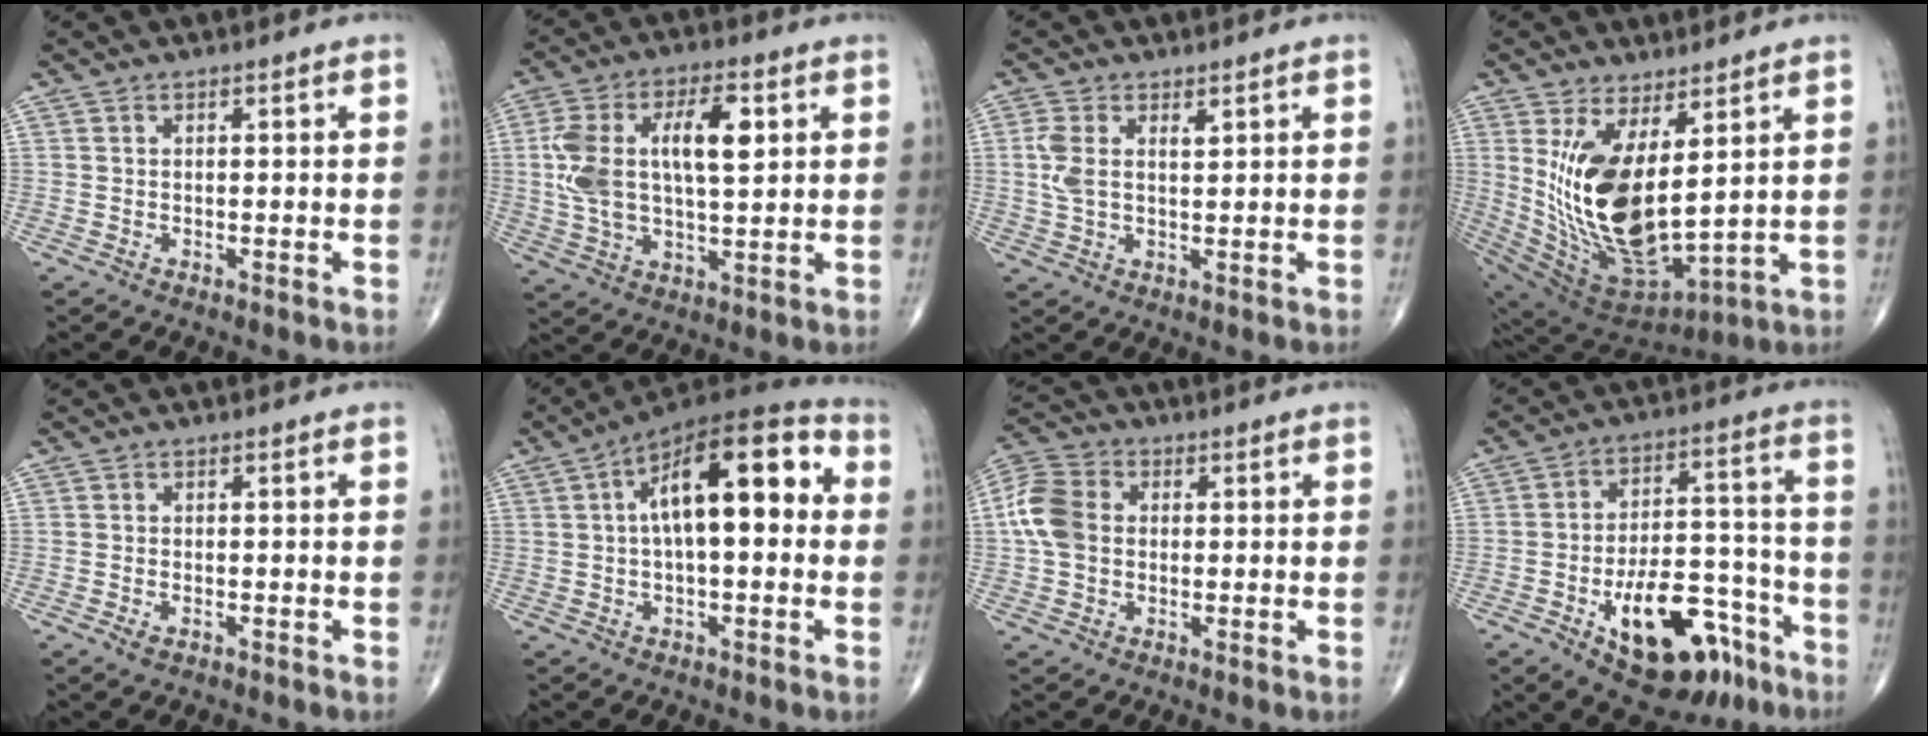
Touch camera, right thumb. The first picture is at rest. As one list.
[{"total": 15.7, "force": [3.1, 7.3, 13.6], "torque": [-0.257, 0.012, 0.058]}, {"total": 4.7, "force": [1.5, 2.4, 3.8], "torque": [-0.089, 0.005, 0.033]}, {"total": 19.7, "force": [4.0, 9.0, 17.1], "torque": [-0.325, -0.050, 0.098]}, {"total": 1.3, "force": [-0.7, 0.7, 0.9], "torque": [-0.021, -0.001, -0.010]}, {"total": 18.3, "force": [2.9, 7.8, 16.3], "torque": [-0.232, 0.042, 0.034]}, {"total": 8.8, "force": [0.4, 6.6, 5.7], "torque": [-0.118, 0.021, -0.002]}, {"total": 19.7, "force": [-10.1, 9.9, 13.8], "torque": [-0.181, 0.073, -0.140]}]